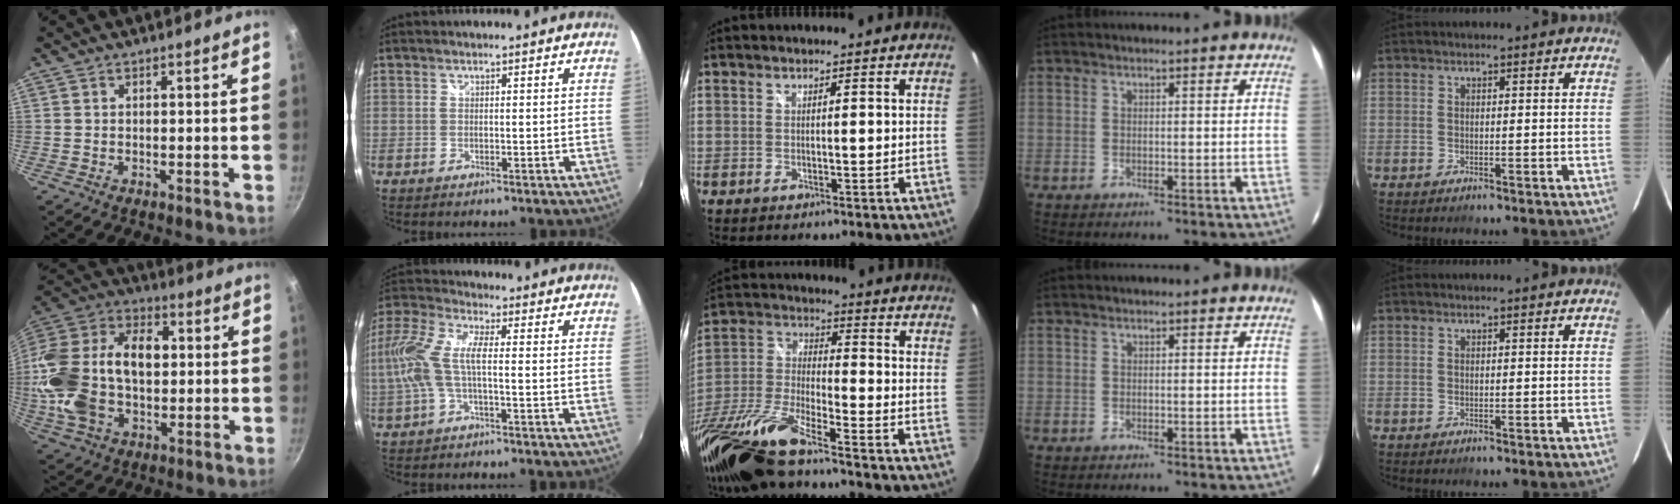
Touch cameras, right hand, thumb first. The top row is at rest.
{"thumb": {"total": 24.4, "force": [-0.1, 16.1, 18.3], "torque": [-0.337, 0.043, -0.007]}, "index": {"total": 10.9, "force": [-1.3, 3.5, 10.3], "torque": [-0.213, 0.003, -0.027]}, "middle": {"total": 18.4, "force": [-14.0, 2.6, 11.6], "torque": [-0.248, -0.041, -0.277]}}